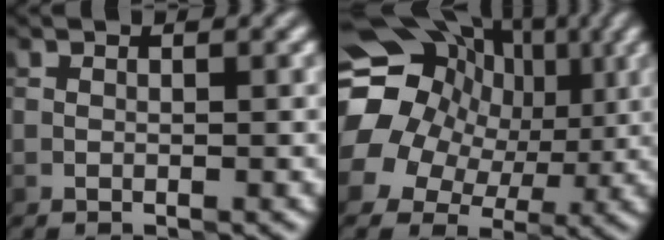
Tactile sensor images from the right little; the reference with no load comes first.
{"total": 17.3, "force": [3.8, 14.6, 8.6], "torque": [-0.171, 0.042, 0.037]}